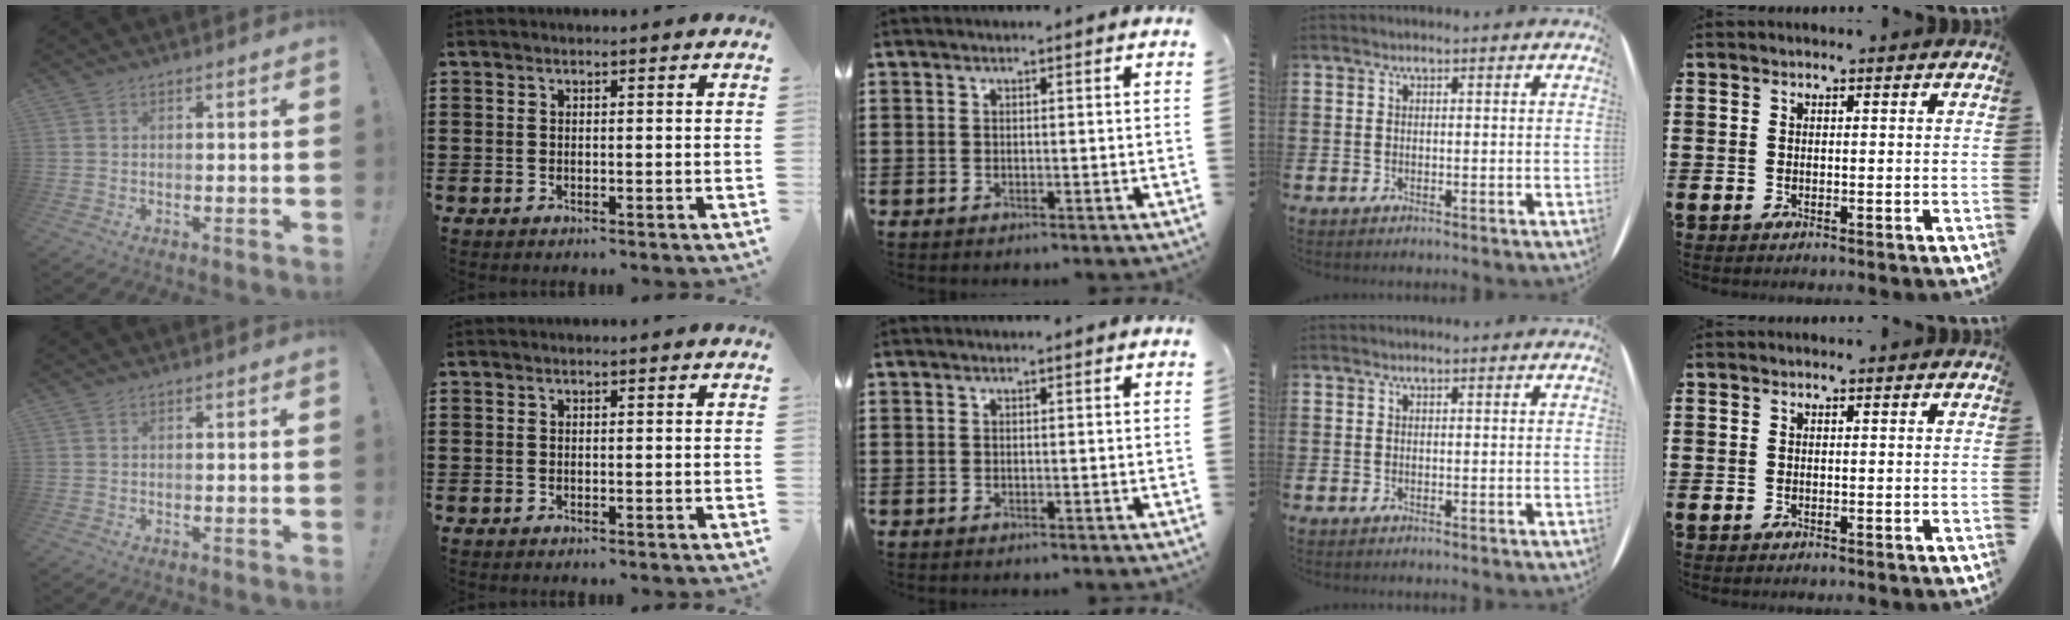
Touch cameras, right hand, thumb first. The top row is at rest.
{}